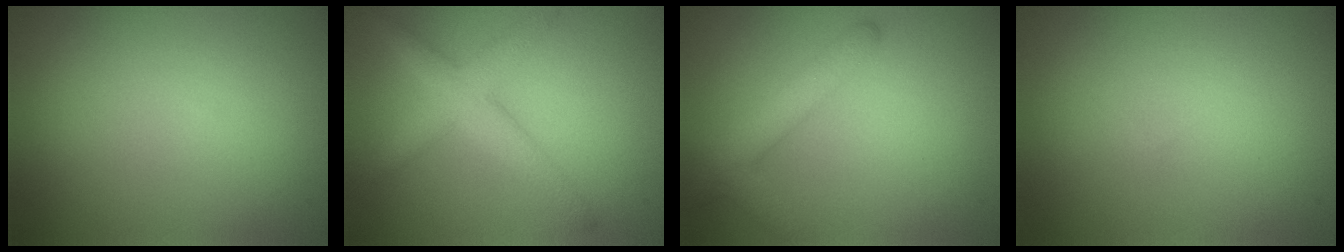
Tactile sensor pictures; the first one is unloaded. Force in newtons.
{"total": 3.7, "press": 3.7, "slide": 0.1}
{"total": 3.0, "press": 3.0, "slide": 0.2}
{"total": 0.0}